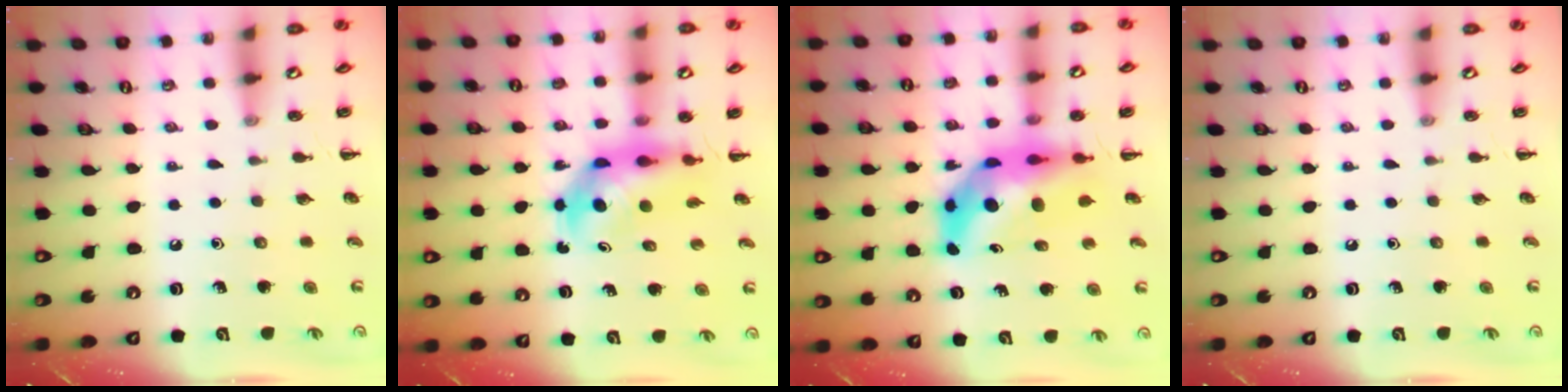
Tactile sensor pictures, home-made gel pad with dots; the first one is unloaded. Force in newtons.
{"total": 6.1, "press": 6.0, "slide": 0.9}
{"total": 9.9, "press": 9.3, "slide": 3.3}
{"total": 0.0}